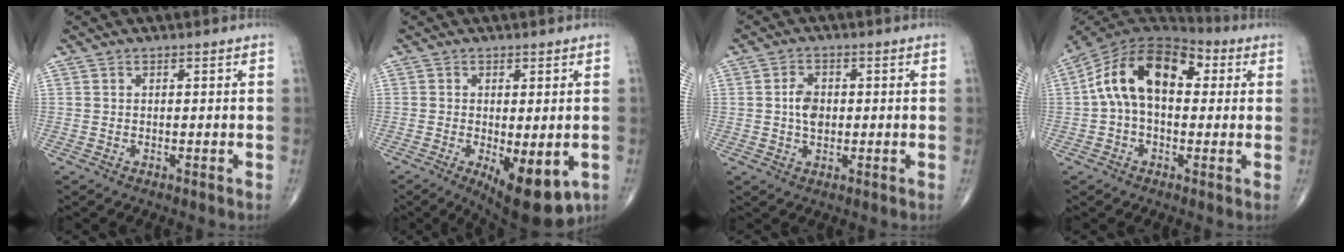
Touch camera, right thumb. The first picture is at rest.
{"total": 10.8, "force": [-3.7, 4.1, 9.3], "torque": [-0.124, -0.018, -0.046]}
{"total": 4.3, "force": [0.1, 2.9, 3.2], "torque": [-0.053, 0.005, -0.001]}
{"total": 16.1, "force": [2.6, 9.8, 12.5], "torque": [-0.201, 0.045, 0.033]}